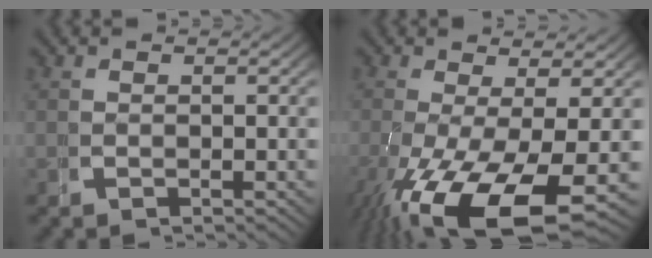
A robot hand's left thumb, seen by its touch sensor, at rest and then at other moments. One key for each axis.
{"total": 11.1, "fx": -3.4, "fy": 5.1, "fz": 9.3, "tx": -0.186, "ty": -0.050, "tz": -0.021}